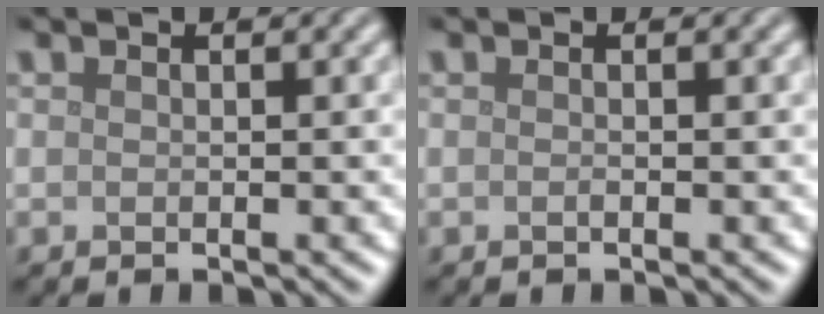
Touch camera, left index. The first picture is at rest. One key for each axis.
{"total": 0.0}